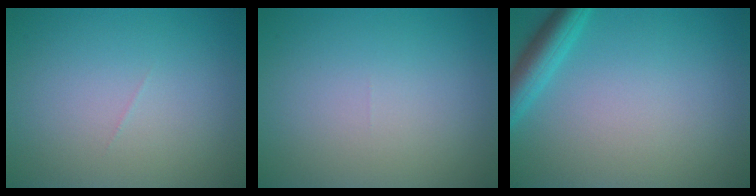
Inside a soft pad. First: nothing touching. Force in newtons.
{"total": 0.0}
{"total": 3.4, "press": 3.4, "slide": 0.2}